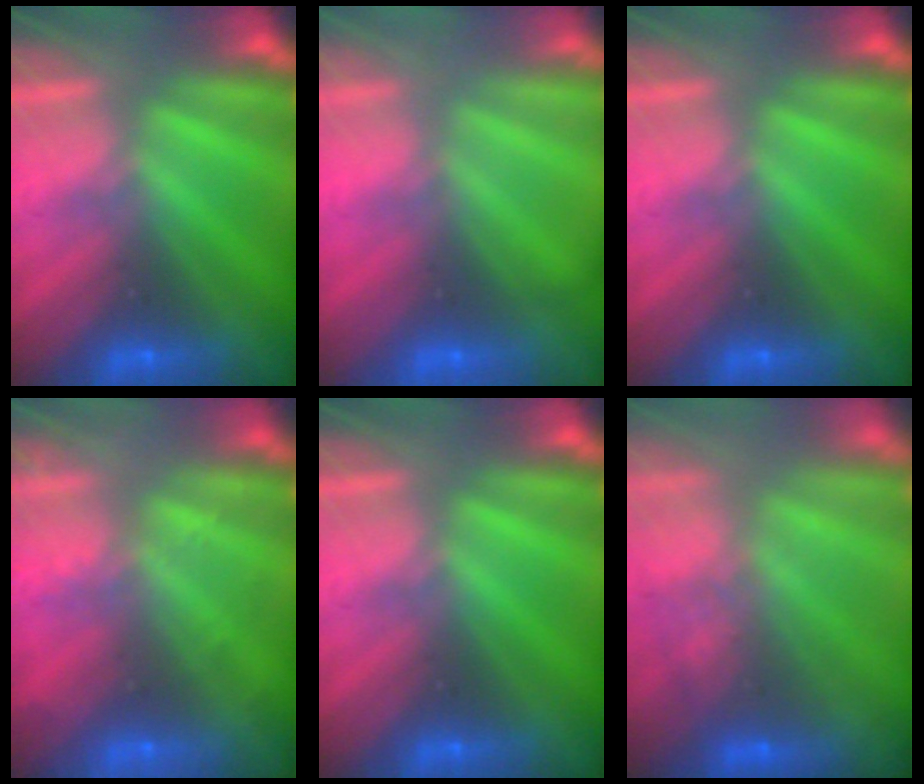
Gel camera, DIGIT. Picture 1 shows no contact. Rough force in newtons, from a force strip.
{"total": 2.1}
{"total": 0.0}
{"total": 2.1}
{"total": 0.0}
{"total": 7.4}